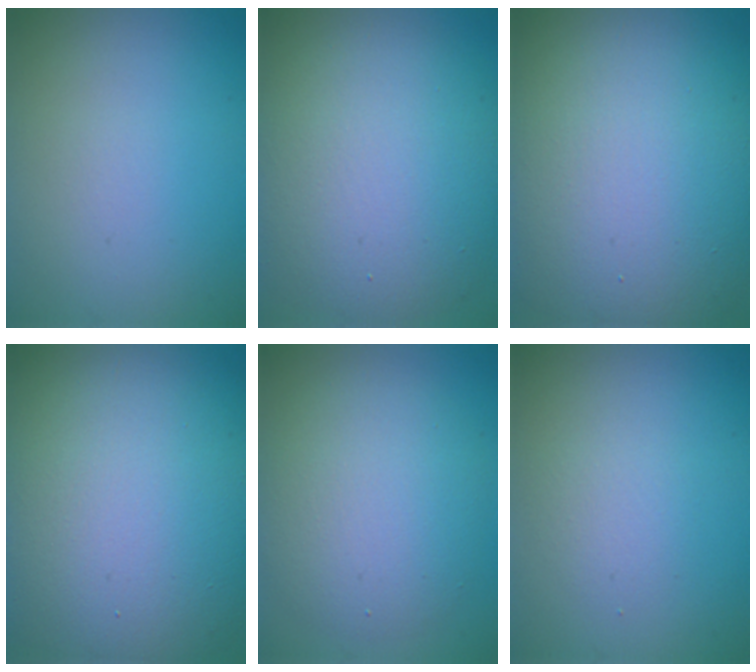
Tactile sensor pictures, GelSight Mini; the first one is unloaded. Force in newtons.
{"total": 11.6, "press": 11.5, "slide": 1.2}
{"total": 17.5, "press": 17.5, "slide": 0.9}
{"total": 16.9, "press": 16.9, "slide": 1.0}
{"total": 5.9, "press": 5.9, "slide": 0.2}
{"total": 1.6, "press": 1.6, "slide": 0.2}